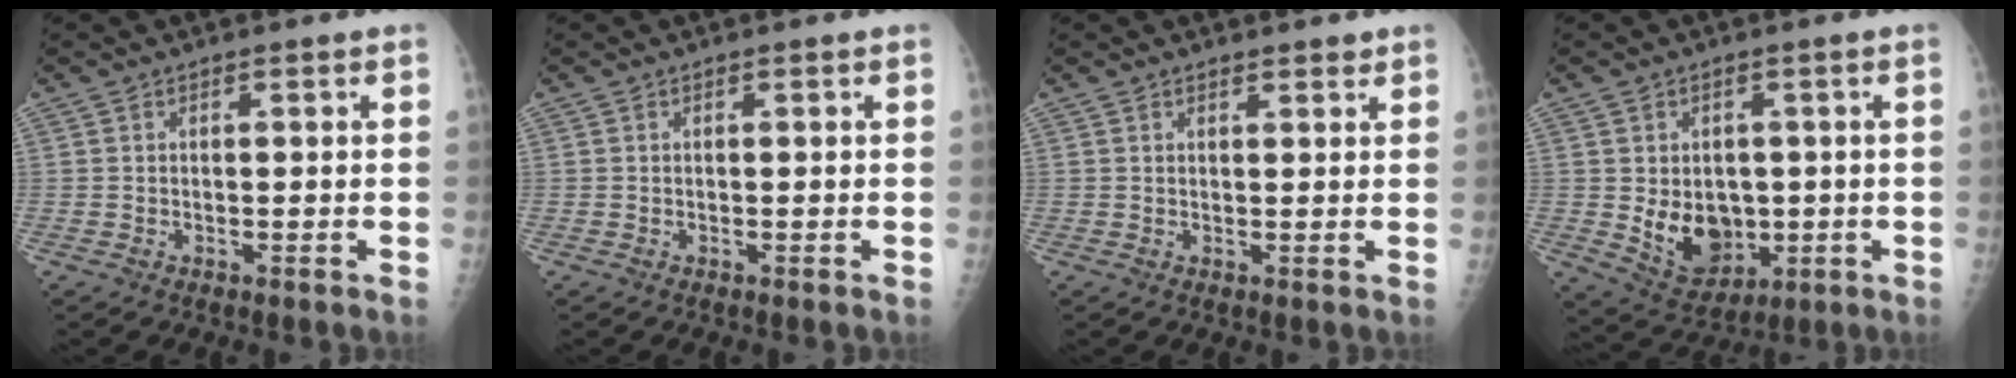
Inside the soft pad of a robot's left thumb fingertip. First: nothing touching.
{"total": 0.0}
{"total": 1.6, "force": [1.4, 0.6, 0.6], "torque": [-0.002, -0.008, 0.018]}
{"total": 9.6, "force": [-0.7, 7.3, 6.2], "torque": [-0.066, -0.012, 0.012]}